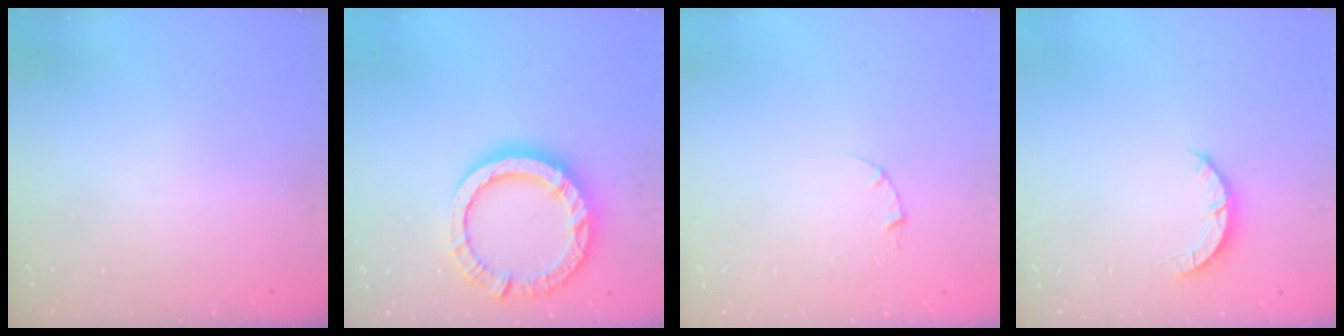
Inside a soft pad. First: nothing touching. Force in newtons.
{"total": 14.8, "press": 14.7, "slide": 1.6}
{"total": 1.0, "press": 1.0, "slide": 0.3}
{"total": 2.7, "press": 2.7, "slide": 0.4}